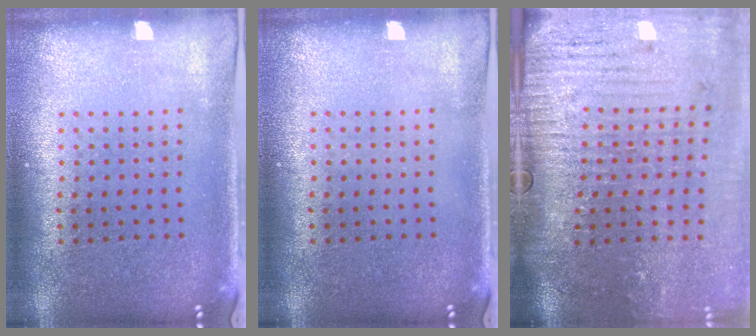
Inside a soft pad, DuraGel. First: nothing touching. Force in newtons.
{"total": 0.0}
{"total": 4.5, "press": 3.8, "slide": 2.5}